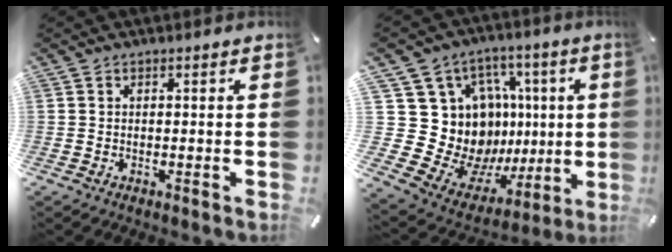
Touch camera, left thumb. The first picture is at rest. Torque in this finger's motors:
{"motor_torque": [0.79, 0.18, 0.34, 0.00, 0.03]}